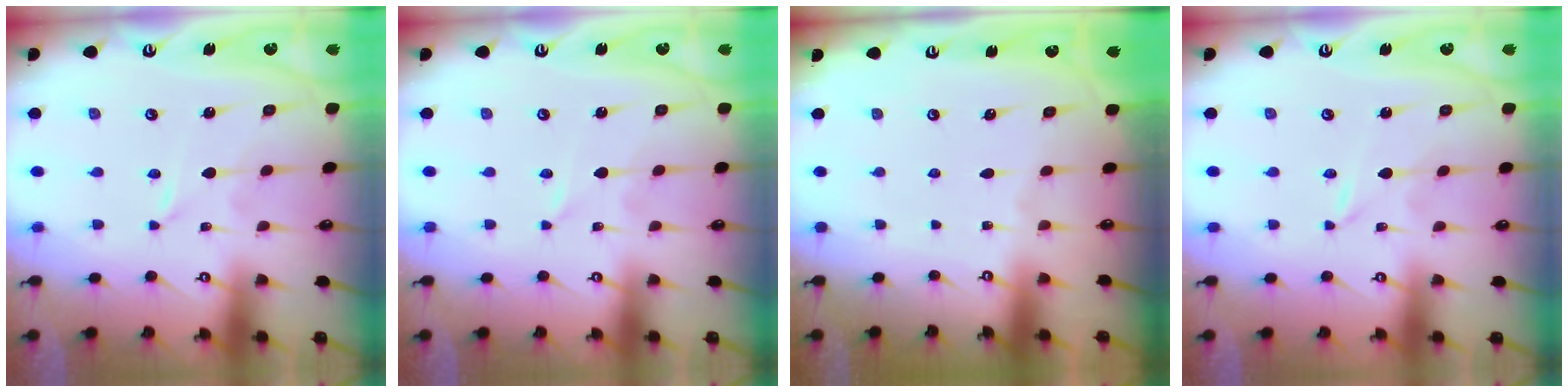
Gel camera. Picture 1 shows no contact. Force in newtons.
{"total": 0.0}
{"total": 0.0}
{"total": 0.0}